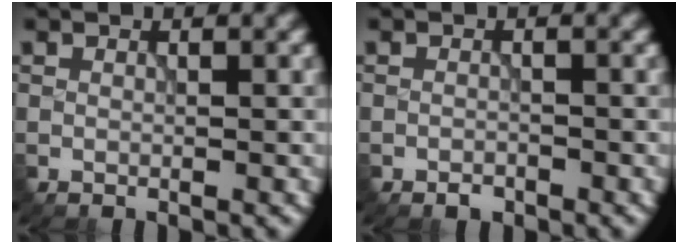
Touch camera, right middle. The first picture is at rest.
{"total": 0.9, "force": [-0.7, 0.5, 0.2], "torque": [-0.002, -0.003, -0.013]}